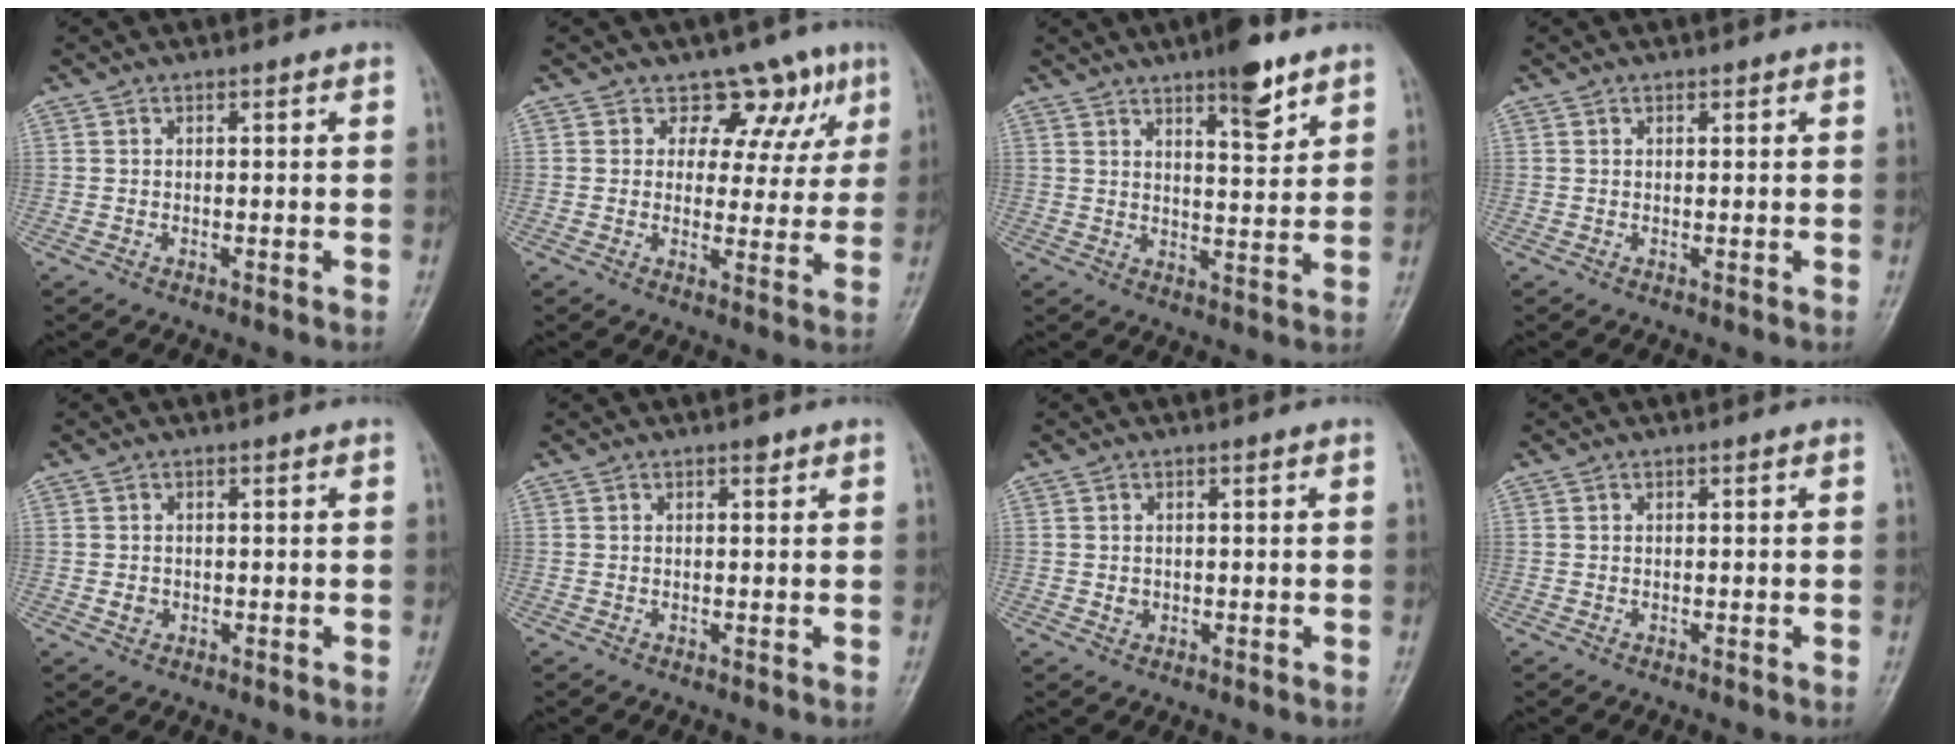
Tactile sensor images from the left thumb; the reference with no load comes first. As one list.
[{"total": 8.6, "force": [5.4, 6.2, 2.6], "torque": [0.016, -0.020, 0.060]}, {"total": 8.1, "force": [5.5, 2.2, 5.5], "torque": [-0.068, -0.036, 0.082]}, {"total": 0.5, "force": [0.4, 0.3, 0.1], "torque": [-0.003, -0.003, 0.006]}, {"total": 1.4, "force": [-0.1, 1.3, 0.6], "torque": [-0.006, 0.002, 0.001]}, {"total": 0.9, "force": [0.6, 0.5, 0.5], "torque": [-0.002, -0.003, 0.006]}, {"total": 1.2, "force": [0.0, 1.1, 0.5], "torque": [-0.006, 0.000, 0.004]}, {"total": 0.0}]